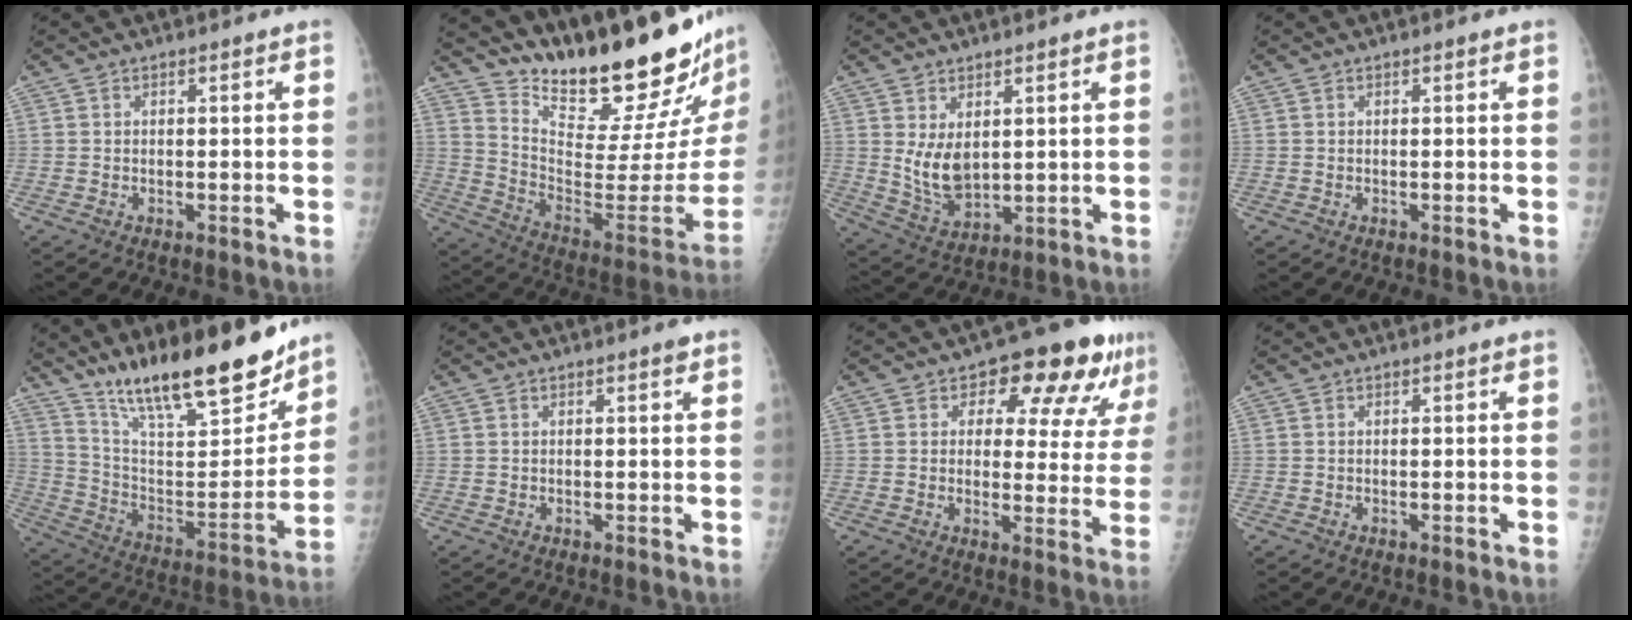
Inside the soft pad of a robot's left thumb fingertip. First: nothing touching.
{"total": 29.4, "force": [24.7, 5.1, 15.2], "torque": [-0.215, -0.177, 0.361]}
{"total": 7.3, "force": [2.0, 4.3, 5.6], "torque": [-0.089, -0.026, 0.055]}
{"total": 0.0}
{"total": 24.2, "force": [18.6, 5.9, 14.2], "torque": [-0.195, -0.091, 0.314]}
{"total": 0.8, "force": [0.5, 0.1, 0.6], "torque": [-0.009, -0.001, 0.006]}
{"total": 13.2, "force": [7.6, 6.8, 8.3], "torque": [-0.054, -0.023, 0.090]}
{"total": 0.0}